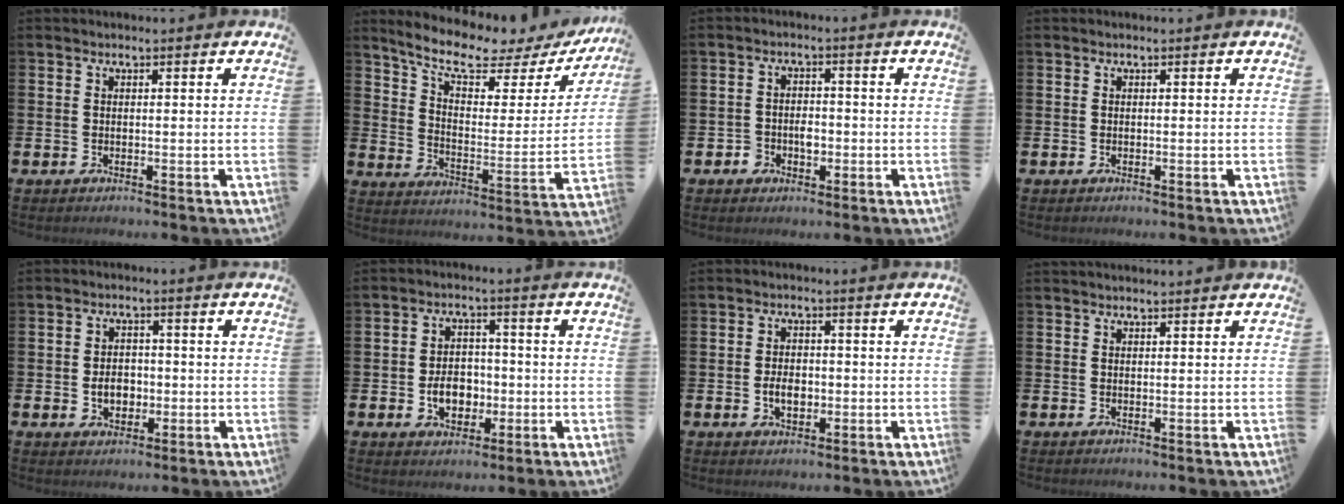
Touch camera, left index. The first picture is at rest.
{"total": 9.0, "force": [7.8, 2.2, 4.1], "torque": [-0.107, -0.055, 0.127]}
{"total": 2.6, "force": [-1.0, 2.1, 1.1], "torque": [-0.017, 0.003, -0.026]}
{"total": 0.0}
{"total": 3.7, "force": [-0.7, 2.8, 2.4], "torque": [-0.034, 0.000, -0.020]}
{"total": 5.1, "force": [-1.3, 3.8, 3.2], "torque": [-0.047, 0.004, -0.030]}
{"total": 3.4, "force": [-0.6, 2.3, 2.5], "torque": [-0.032, -0.001, -0.017]}
{"total": 0.7, "force": [0.7, 0.0, 0.1], "torque": [0.005, -0.004, 0.012]}